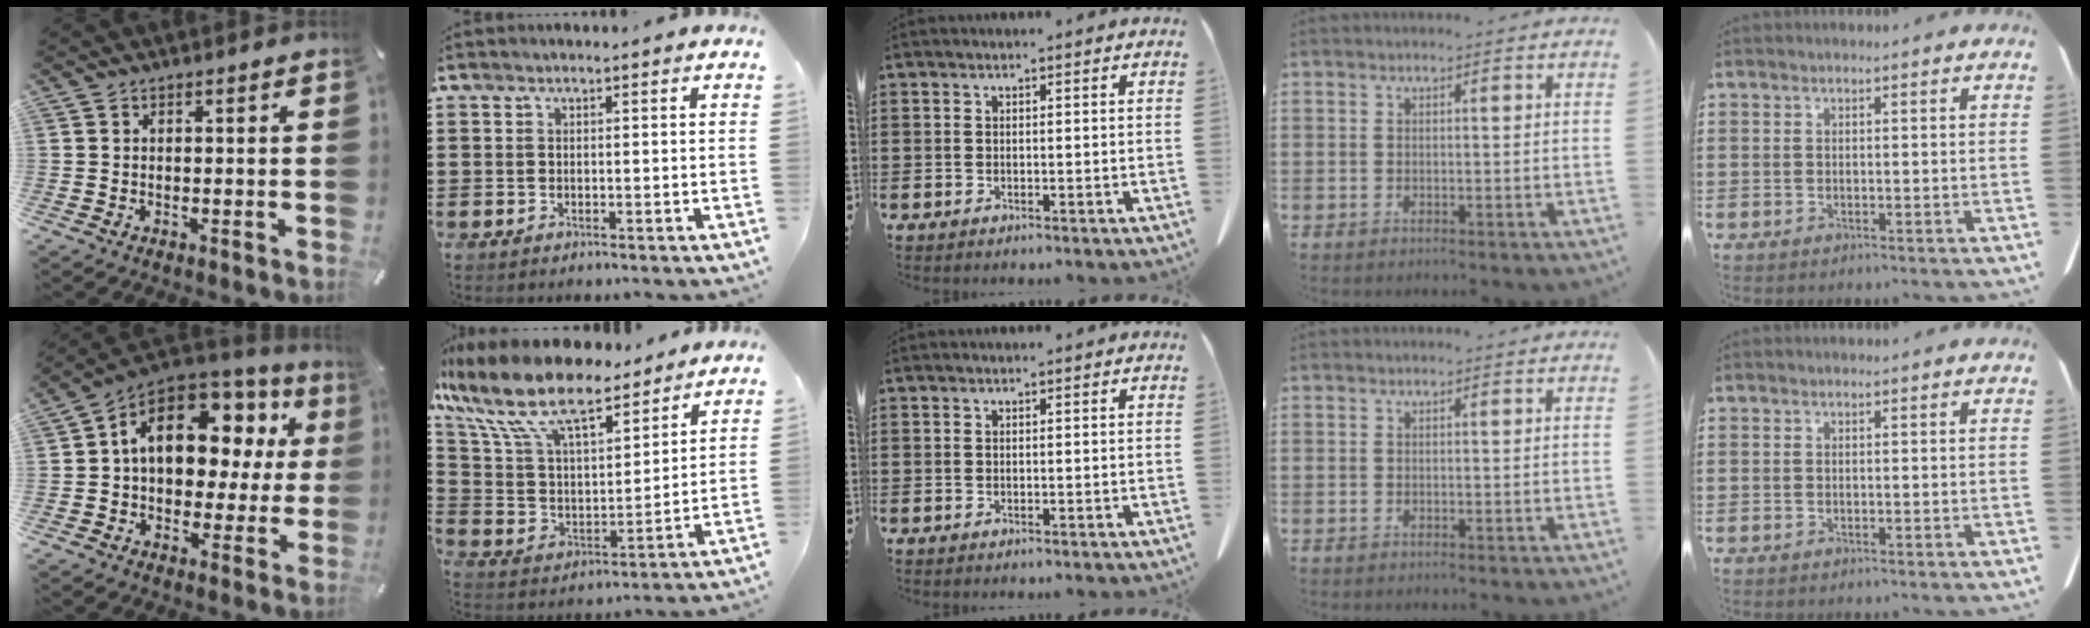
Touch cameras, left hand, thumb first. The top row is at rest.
{"thumb": {"total": 16.5, "force": [5.5, 11.1, 11.0], "torque": [-0.171, -0.024, 0.099]}, "index": {"total": 13.3, "force": [9.7, 4.2, 8.0], "torque": [-0.200, -0.051, 0.167]}}